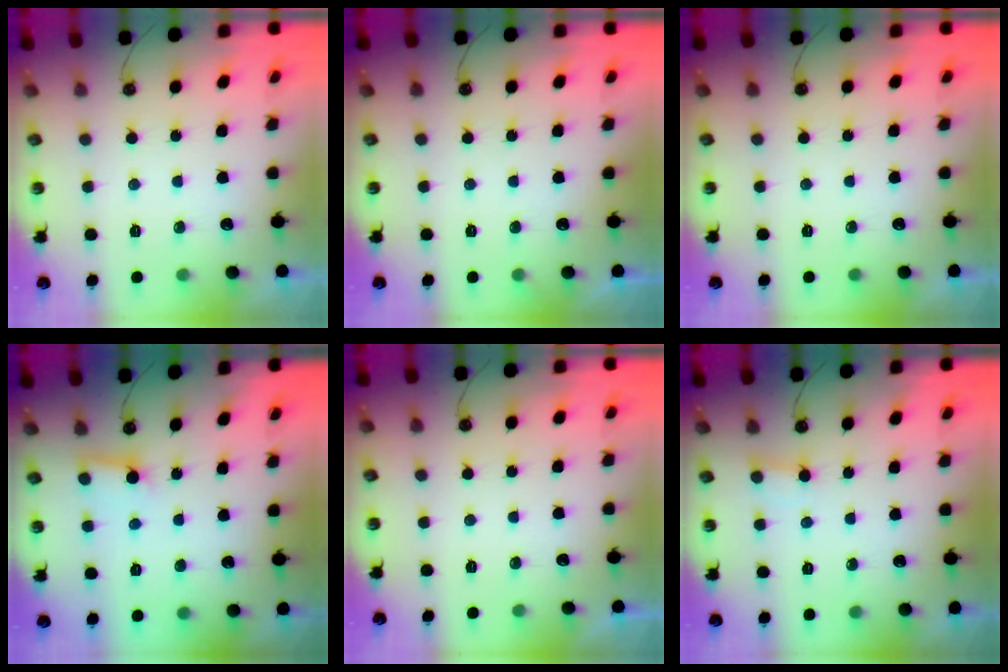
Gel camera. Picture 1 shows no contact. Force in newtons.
{"total": 2.9, "press": 2.9, "slide": 0.2}
{"total": 0.0}
{"total": 3.0, "press": 3.0, "slide": 0.4}
{"total": 0.0}
{"total": 2.9, "press": 2.9, "slide": 0.2}